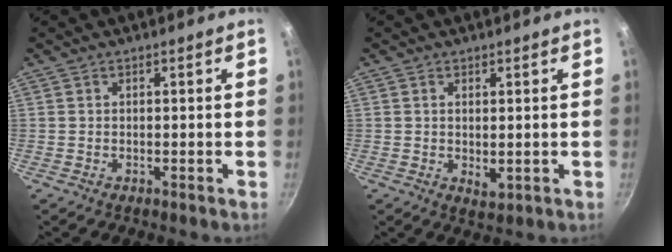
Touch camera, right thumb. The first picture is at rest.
{"total": 2.5, "force": [0.3, 1.2, 2.2], "torque": [-0.035, -0.008, 0.007]}